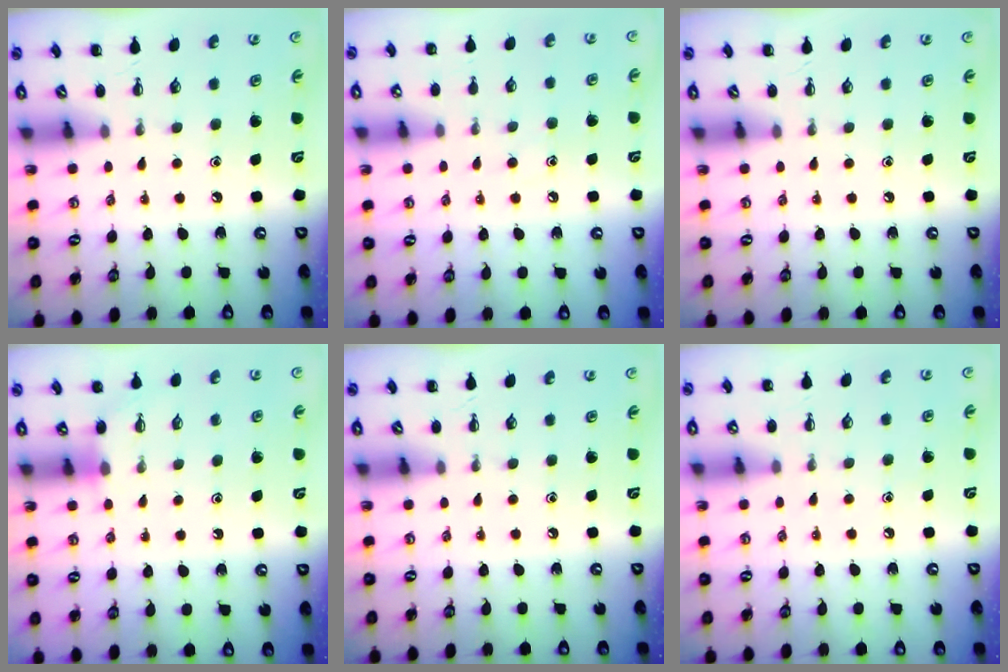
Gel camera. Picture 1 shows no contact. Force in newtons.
{"total": 7.4, "press": 7.2, "slide": 1.8}
{"total": 0.0}
{"total": 3.4, "press": 3.3, "slide": 1.0}
{"total": 0.0}
{"total": 5.7, "press": 5.5, "slide": 1.5}